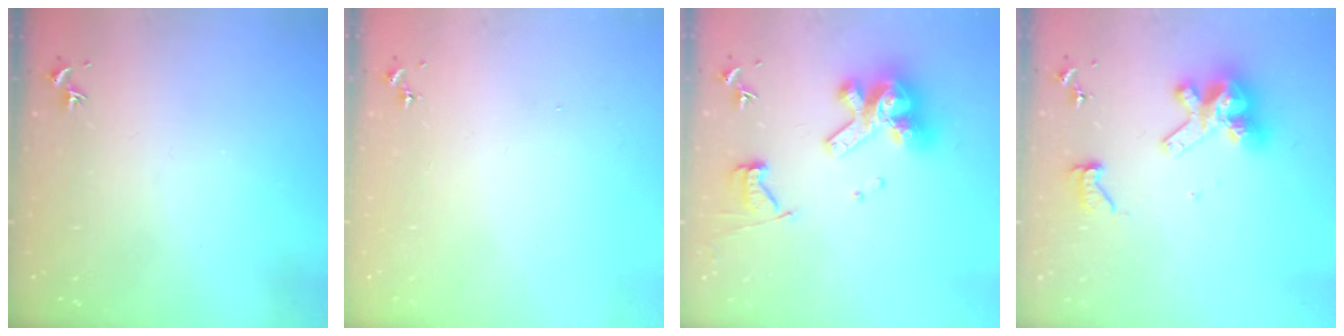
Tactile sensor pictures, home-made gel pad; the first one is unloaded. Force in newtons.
{"total": 0.0}
{"total": 15.8, "press": 15.7, "slide": 1.8}
{"total": 14.1, "press": 14.0, "slide": 1.4}